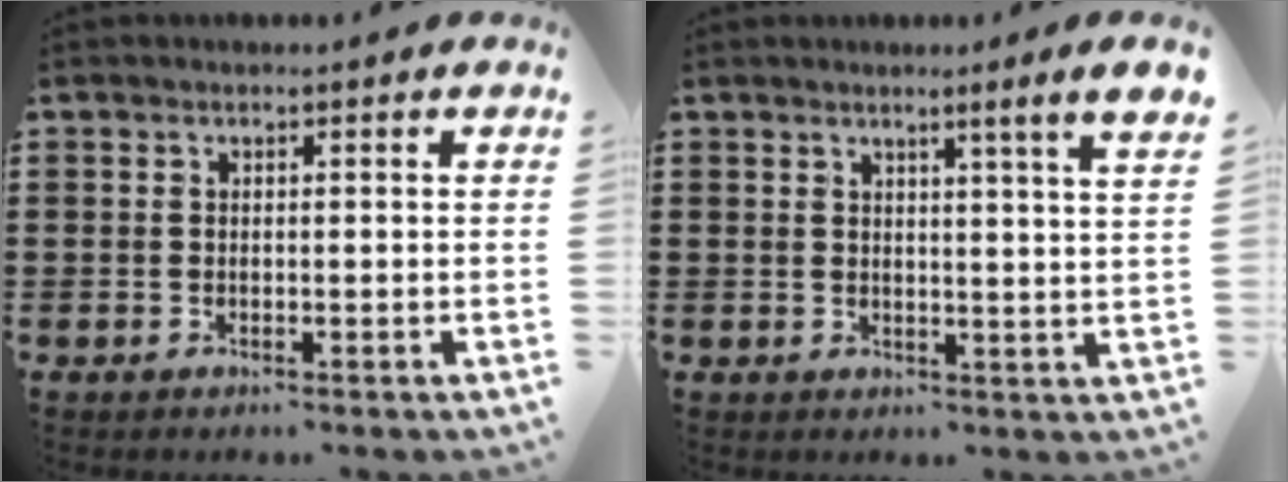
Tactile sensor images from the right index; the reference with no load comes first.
{"total": 3.0, "force": [2.0, -1.1, 2.0], "torque": [-0.035, -0.015, 0.029]}